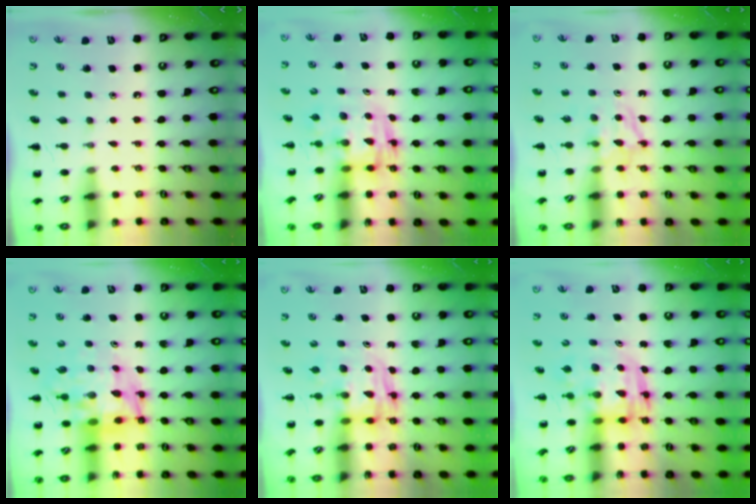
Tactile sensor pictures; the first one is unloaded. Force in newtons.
{"total": 2.9, "press": 2.9, "slide": 0.5}
{"total": 4.6, "press": 4.4, "slide": 1.3}
{"total": 7.4, "press": 7.0, "slide": 2.3}
{"total": 2.7, "press": 2.7, "slide": 0.2}
{"total": 3.7, "press": 3.6, "slide": 0.7}